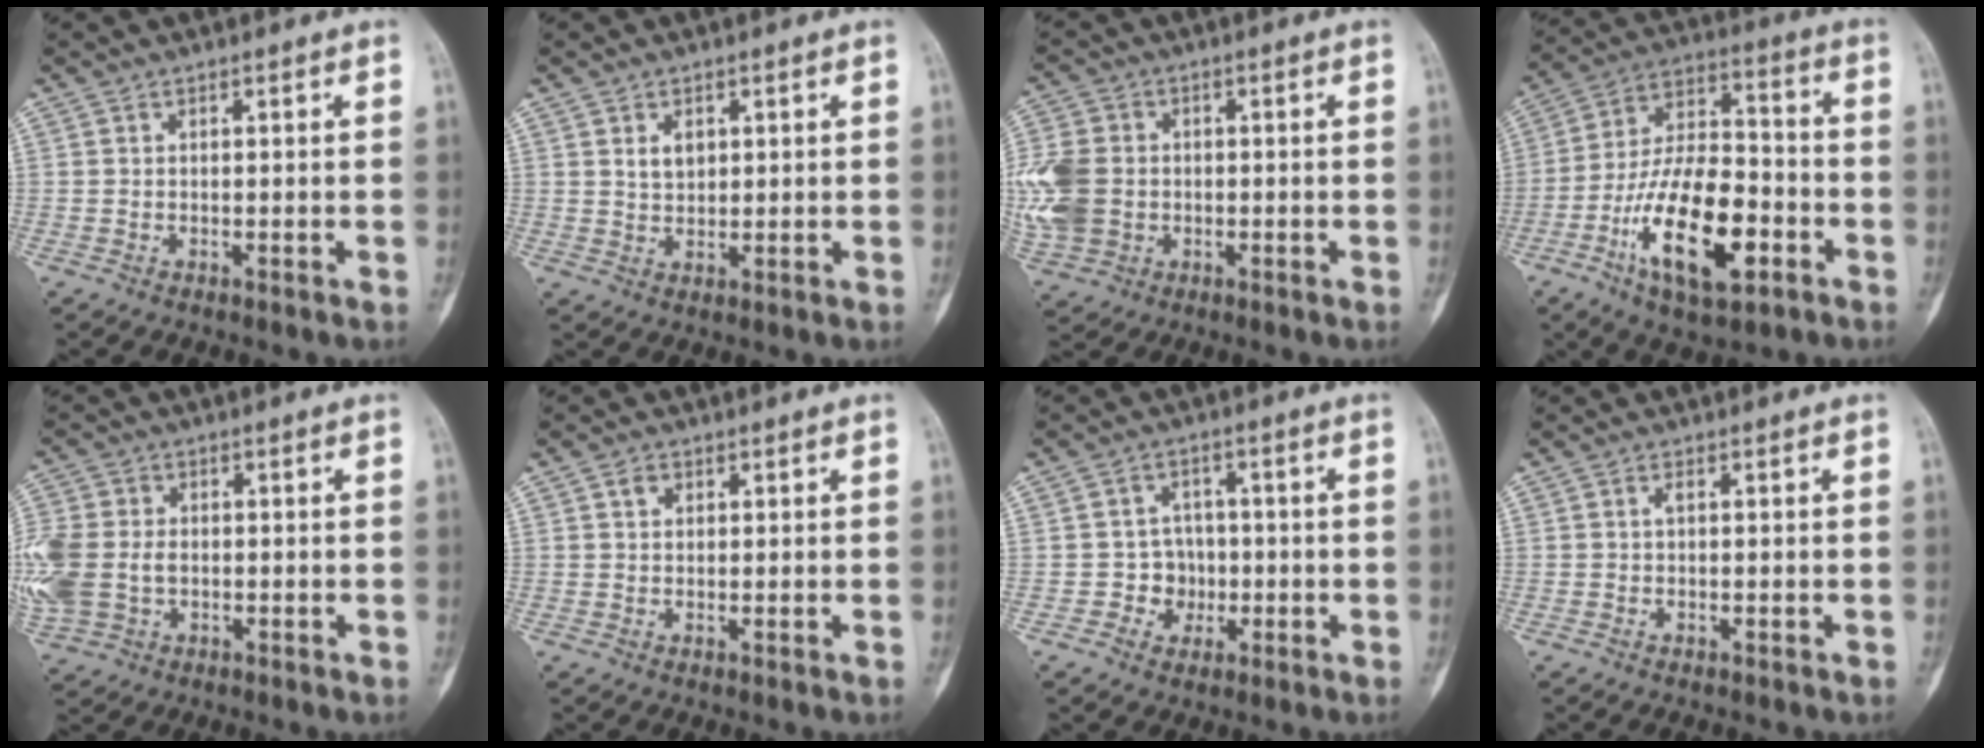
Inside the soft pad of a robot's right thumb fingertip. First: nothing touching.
{"total": 3.1, "force": [1.2, 2.1, 2.0], "torque": [-0.022, -0.008, 0.023]}
{"total": 13.9, "force": [-0.6, 11.2, 8.2], "torque": [-0.210, 0.005, -0.002]}
{"total": 19.7, "force": [-7.6, 8.8, 15.9], "torque": [-0.268, 0.041, -0.130]}
{"total": 15.3, "force": [-1.3, 11.8, 9.6], "torque": [-0.272, 0.007, -0.015]}
{"total": 1.9, "force": [0.8, 1.4, 0.9], "torque": [-0.010, 0.000, 0.011]}
{"total": 5.0, "force": [-1.1, 4.7, 1.2], "torque": [0.021, 0.016, -0.020]}
{"total": 0.7, "force": [0.2, 0.2, 0.7], "torque": [-0.012, 0.000, 0.000]}